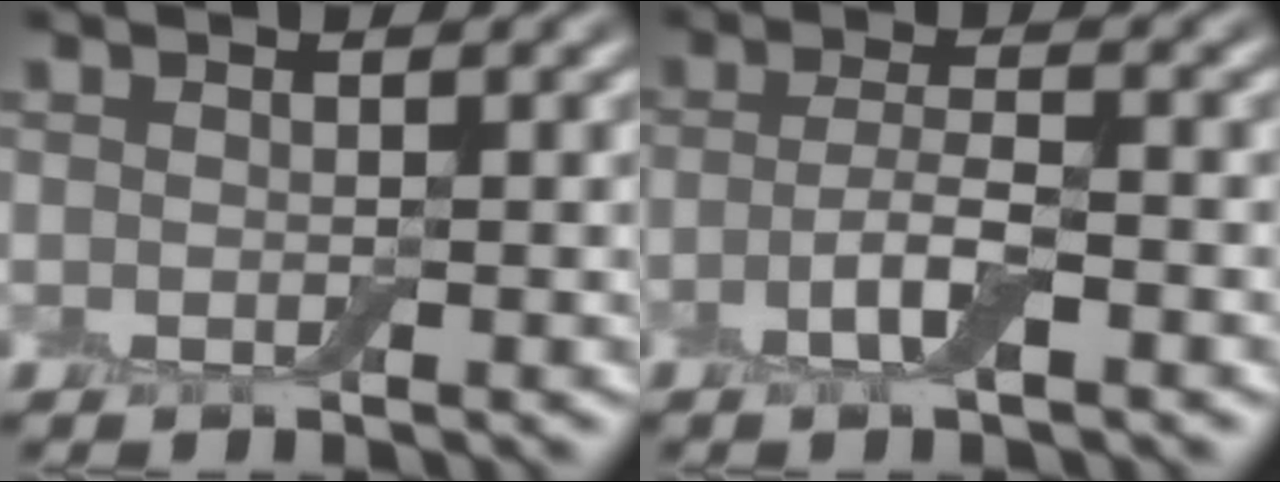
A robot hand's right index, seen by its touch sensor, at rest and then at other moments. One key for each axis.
{"total": 3.0, "fx": -1.1, "fy": 0.8, "fz": 2.7, "tx": -0.055, "ty": 0.003, "tz": -0.027}